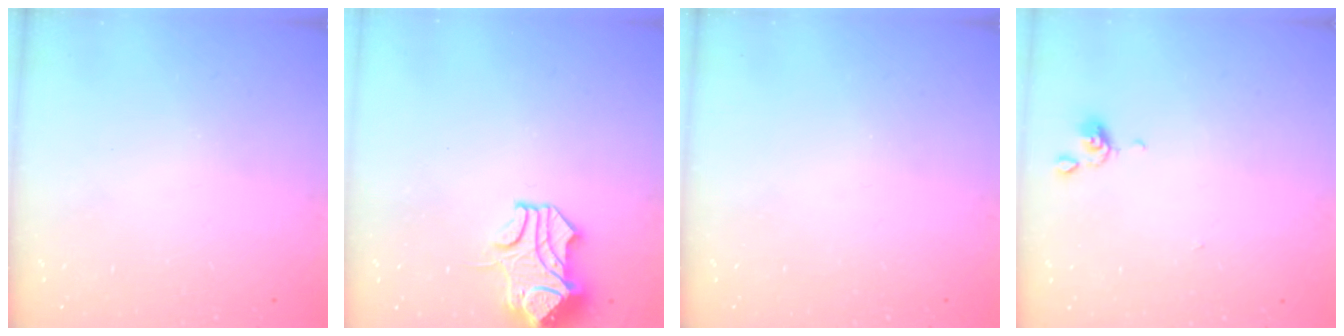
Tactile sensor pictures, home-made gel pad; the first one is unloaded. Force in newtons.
{"total": 1.6, "press": 1.0, "slide": 1.2}
{"total": 0.0}
{"total": 0.5, "press": 0.1, "slide": 0.5}